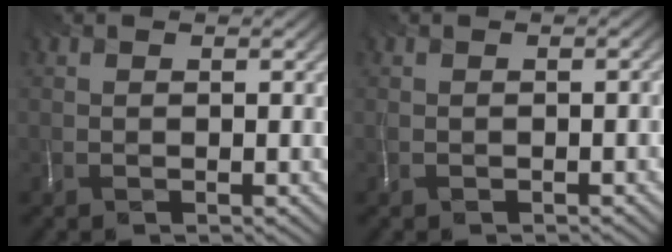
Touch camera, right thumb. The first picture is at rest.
{"total": 0.7, "force": [-0.5, 0.2, 0.5], "torque": [-0.007, 0.003, -0.011]}